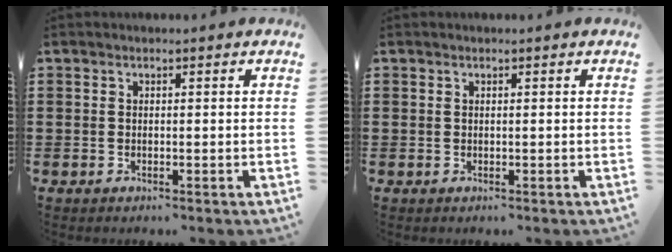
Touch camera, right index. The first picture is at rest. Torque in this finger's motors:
{"motor_torque": [-0.35, 0.40, 0.00, -0.01]}